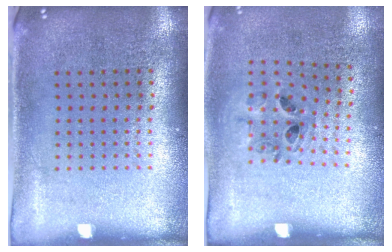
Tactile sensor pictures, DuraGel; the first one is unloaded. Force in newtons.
{"total": 1.0, "press": 0.9, "slide": 0.5}